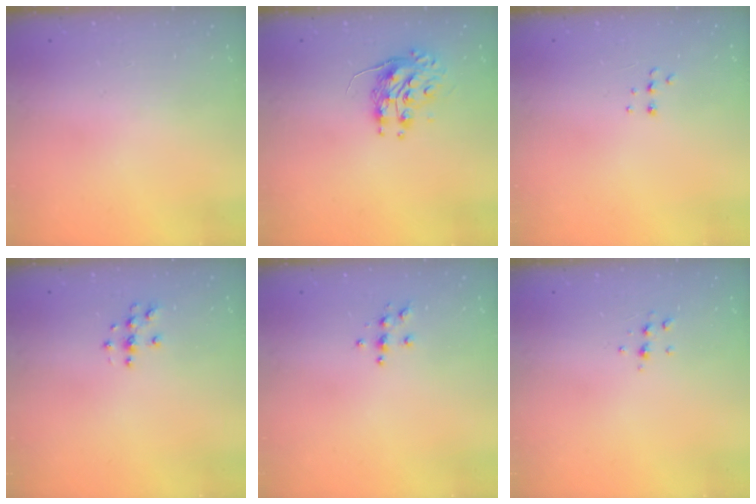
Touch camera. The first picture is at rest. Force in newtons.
{"total": 8.7, "press": 8.7, "slide": 0.8}
{"total": 4.5, "press": 4.4, "slide": 0.8}
{"total": 3.7, "press": 3.7, "slide": 0.5}
{"total": 3.7, "press": 3.7, "slide": 0.4}
{"total": 4.7, "press": 4.4, "slide": 1.6}